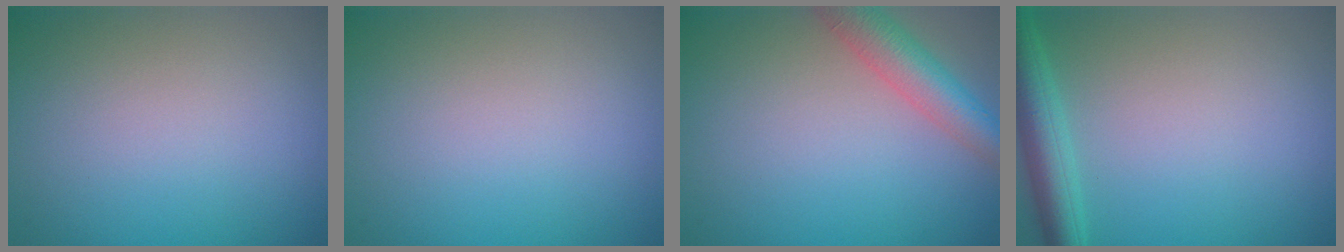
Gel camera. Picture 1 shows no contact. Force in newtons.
{"total": 0.0}
{"total": 4.7, "press": 4.7, "slide": 0.3}
{"total": 3.9, "press": 3.9, "slide": 0.3}